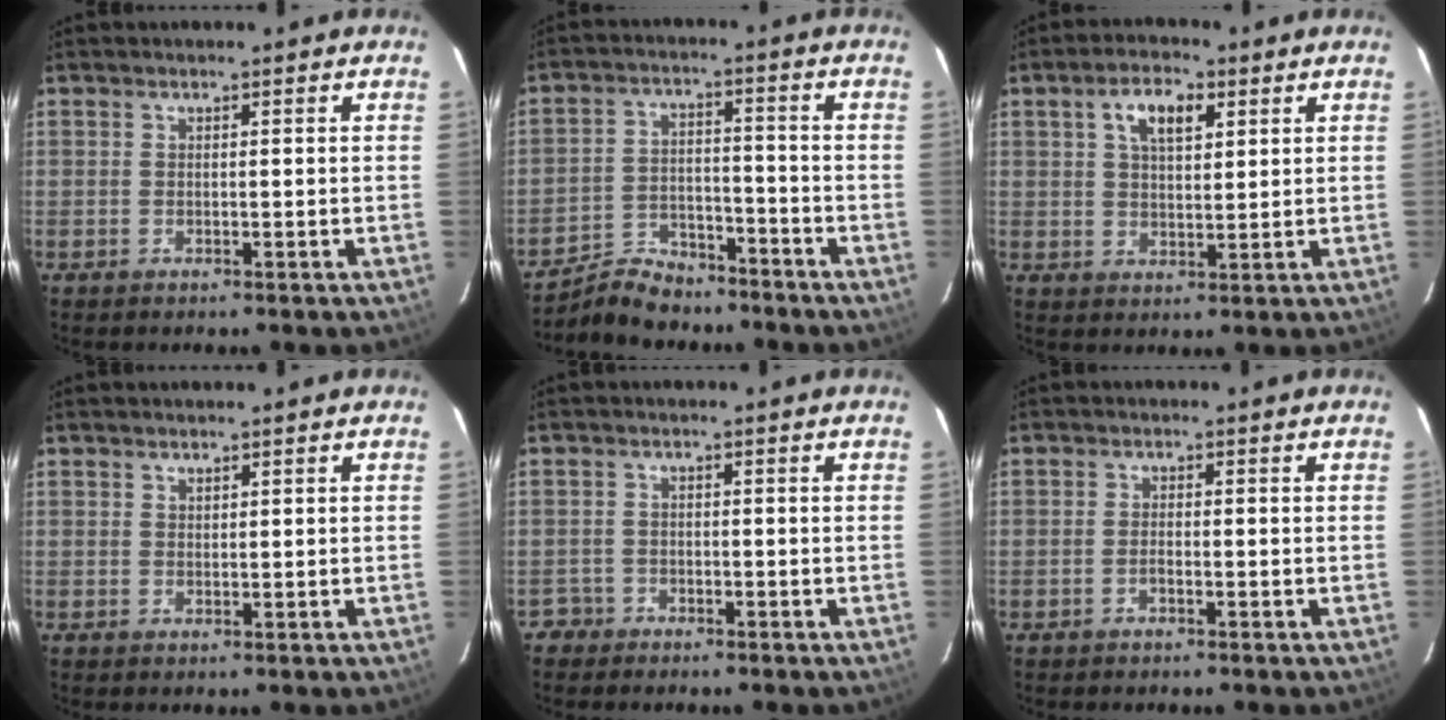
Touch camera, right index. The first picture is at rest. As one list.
[{"total": 9.6, "force": [-8.6, 3.8, 2.2], "torque": [-0.072, 0.010, -0.140]}, {"total": 6.4, "force": [2.7, 3.1, 4.9], "torque": [-0.087, 0.016, 0.050]}, {"total": 0.8, "force": [0.7, 0.3, 0.1], "torque": [-0.001, 0.001, 0.013]}, {"total": 2.4, "force": [-1.6, 1.8, -0.4], "torque": [0.002, 0.014, -0.030]}, {"total": 1.2, "force": [-0.7, 0.4, 0.9], "torque": [-0.019, 0.002, -0.013]}]